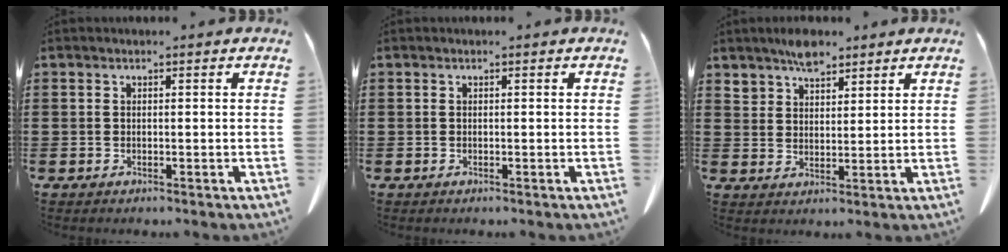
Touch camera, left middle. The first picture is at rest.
{"total": 0.0}
{"total": 4.8, "force": [4.1, 2.2, 1.1], "torque": [-0.017, -0.008, 0.075]}